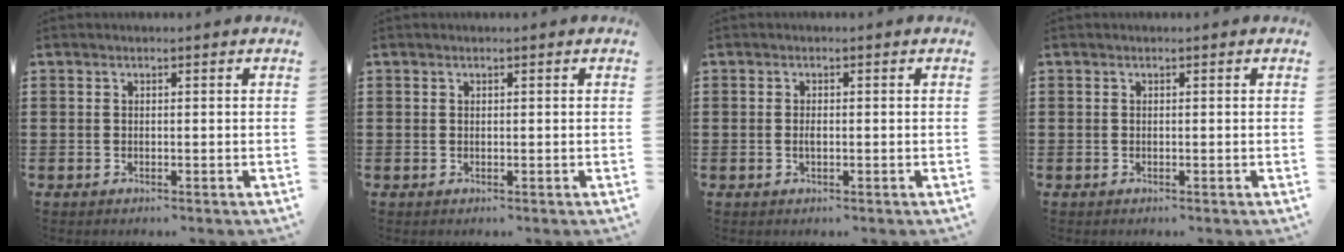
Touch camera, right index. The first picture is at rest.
{"total": 0.0}
{"total": 1.1, "force": [-0.2, 0.5, 1.0], "torque": [-0.020, 0.001, -0.004]}
{"total": 0.0}